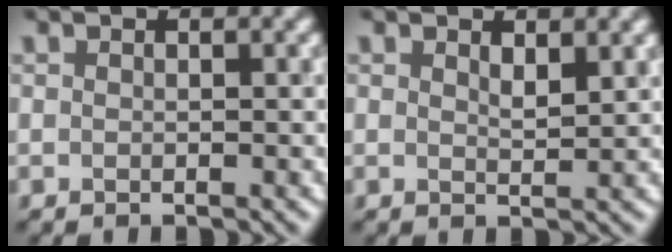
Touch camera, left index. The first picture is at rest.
{"total": 1.5, "force": [0.9, 0.5, 1.1], "torque": [-0.017, 0.004, 0.021]}